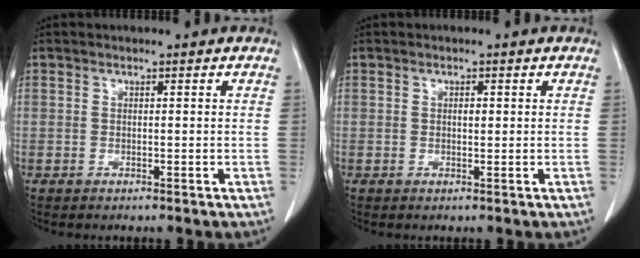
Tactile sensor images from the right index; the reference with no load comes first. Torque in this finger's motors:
{"motor_torque": [0.38, 0.00, 0.01, 0.00]}